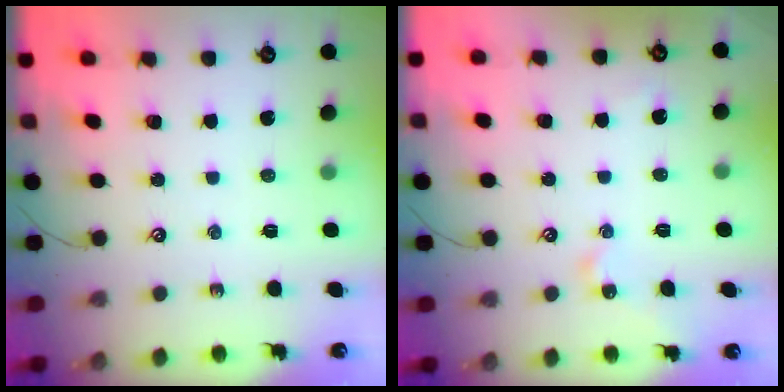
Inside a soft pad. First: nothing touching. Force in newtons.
{"total": 2.3, "press": 2.3, "slide": 0.2}